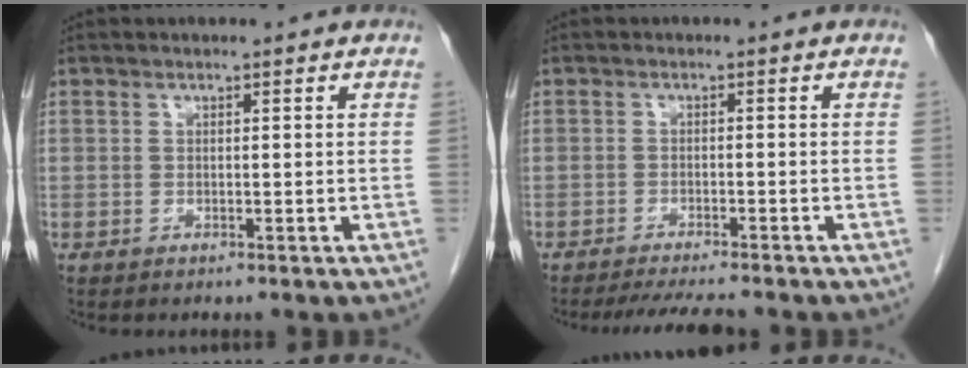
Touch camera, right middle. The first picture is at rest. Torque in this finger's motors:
{"motor_torque": [0.27, -0.13, 0.06, 0.01]}